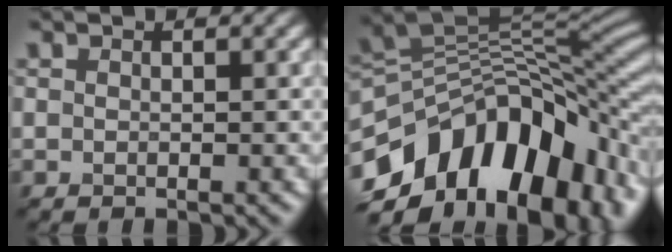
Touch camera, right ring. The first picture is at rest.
{"total": 14.9, "force": [-5.5, 8.8, 10.7], "torque": [-0.173, 0.018, -0.100]}